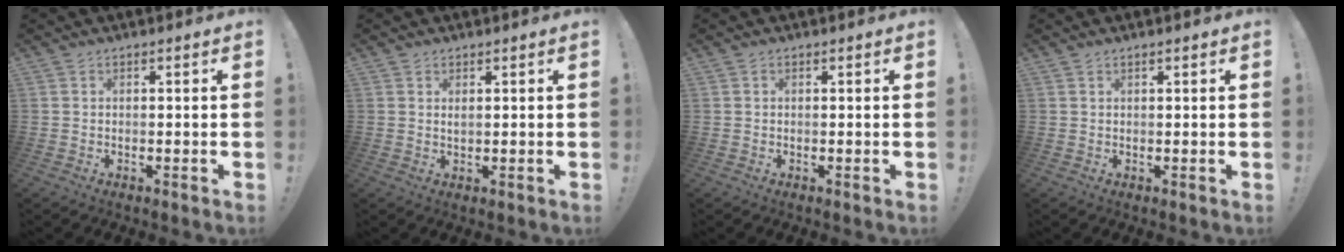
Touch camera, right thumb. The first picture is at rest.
{"total": 1.1, "force": [0.9, 0.3, 0.6], "torque": [-0.004, -0.003, 0.016]}
{"total": 0.0}
{"total": 0.5, "force": [0.4, -0.1, 0.3], "torque": [0.000, -0.002, 0.007]}